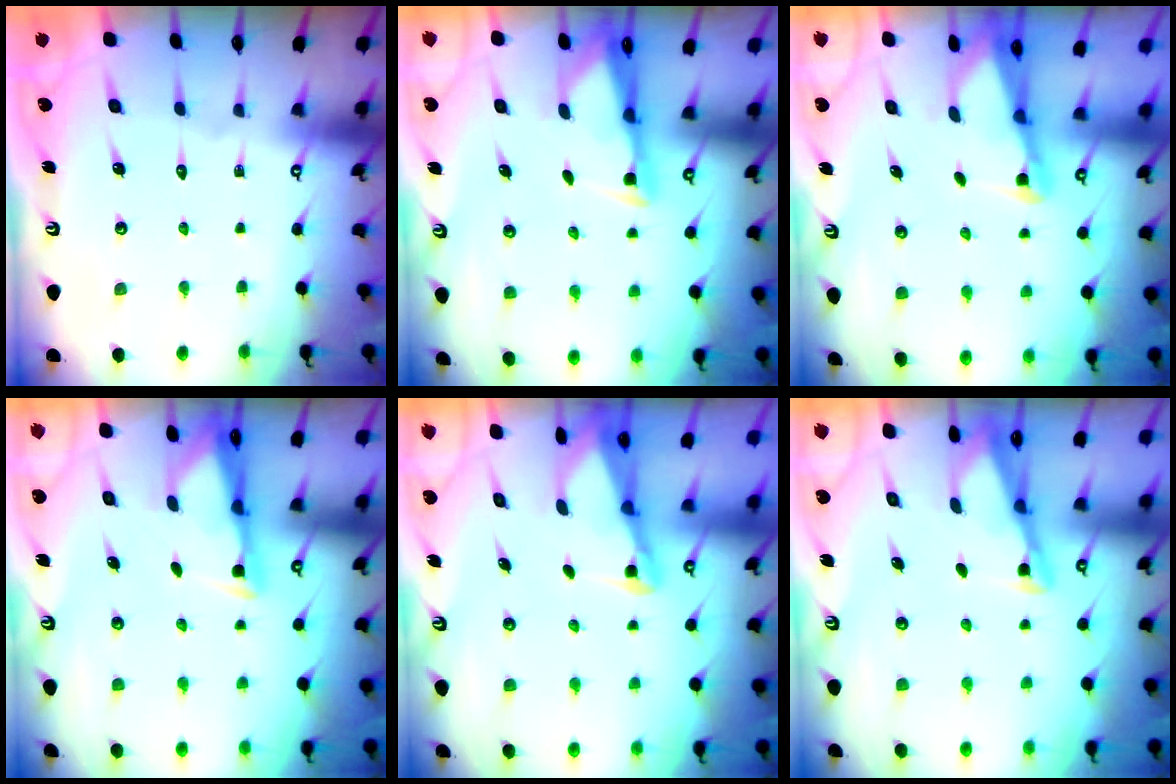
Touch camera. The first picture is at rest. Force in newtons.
{"total": 2.5, "press": 2.5, "slide": 0.4}
{"total": 1.8, "press": 1.8, "slide": 0.1}
{"total": 2.8, "press": 2.8, "slide": 0.4}
{"total": 2.1, "press": 2.1, "slide": 0.3}
{"total": 2.8, "press": 2.8, "slide": 0.4}